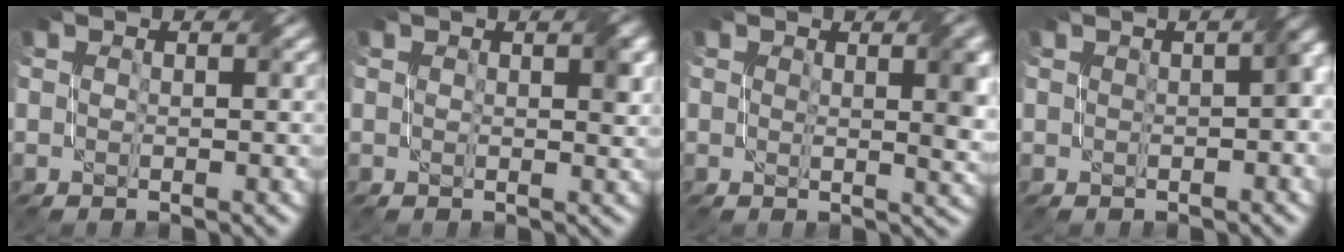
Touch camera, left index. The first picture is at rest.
{"total": 1.5, "force": [0.7, 0.4, 1.3], "torque": [-0.012, 0.000, 0.012]}
{"total": 3.9, "force": [1.2, 1.1, 3.6], "torque": [-0.041, 0.001, 0.019]}
{"total": 3.1, "force": [0.2, 0.9, 2.9], "torque": [-0.030, 0.015, 0.008]}